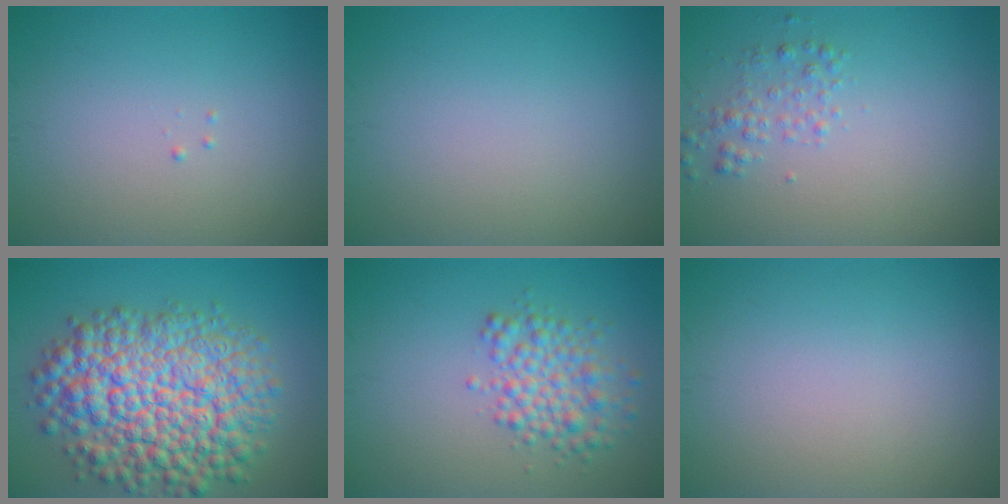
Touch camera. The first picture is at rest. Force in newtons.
{"total": 0.0}
{"total": 1.6, "press": 1.6, "slide": 0.0}
{"total": 12.2, "press": 12.2, "slide": 0.4}
{"total": 3.8, "press": 3.8, "slide": 0.1}
{"total": 0.0}